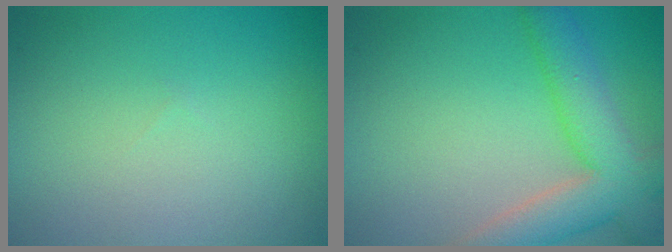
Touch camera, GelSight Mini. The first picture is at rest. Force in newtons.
{"total": 6.9, "press": 6.8, "slide": 0.5}